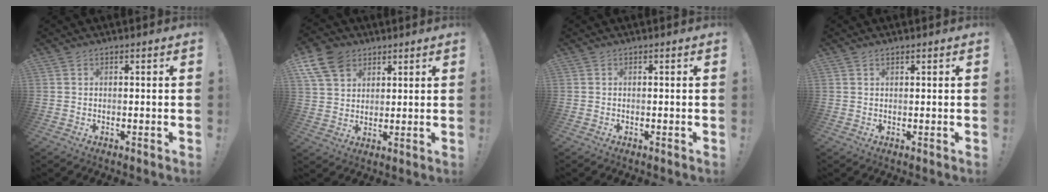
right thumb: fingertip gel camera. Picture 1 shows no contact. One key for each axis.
{"total": 11.0, "fx": 6.2, "fy": 7.6, "fz": 4.9, "tx": -0.094, "ty": -0.025, "tz": 0.122}
{"total": 0.0}
{"total": 0.6, "fx": 0.5, "fy": 0.1, "fz": 0.3, "tx": 0.002, "ty": -0.004, "tz": 0.009}